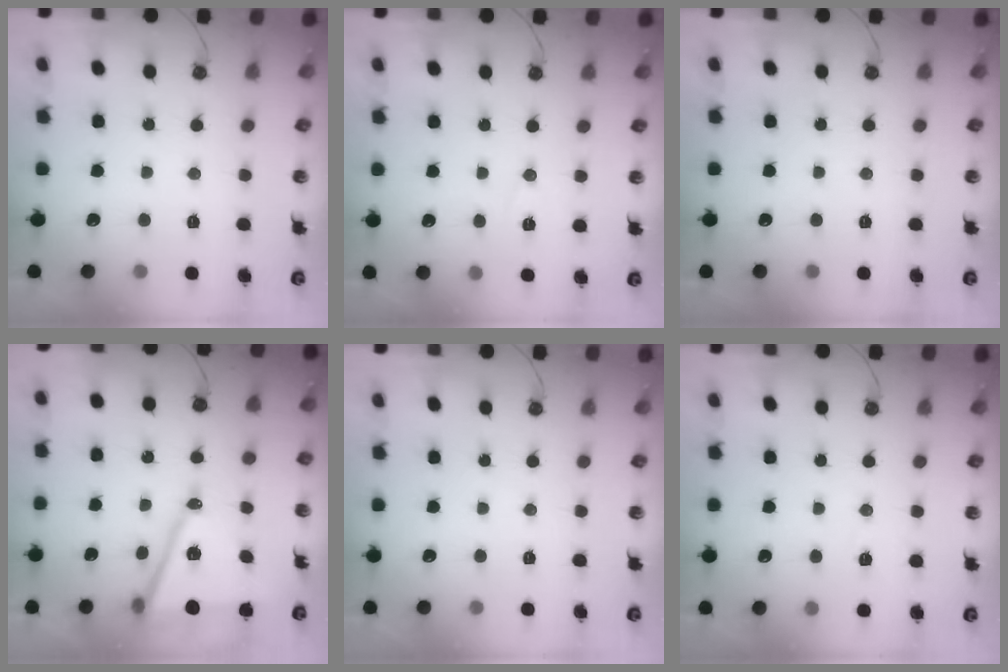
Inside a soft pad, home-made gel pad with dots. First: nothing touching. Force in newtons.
{"total": 5.3, "press": 4.1, "slide": 3.3}
{"total": 0.0}
{"total": 14.3, "press": 13.8, "slide": 3.8}
{"total": 0.0}
{"total": 5.5, "press": 3.2, "slide": 4.5}